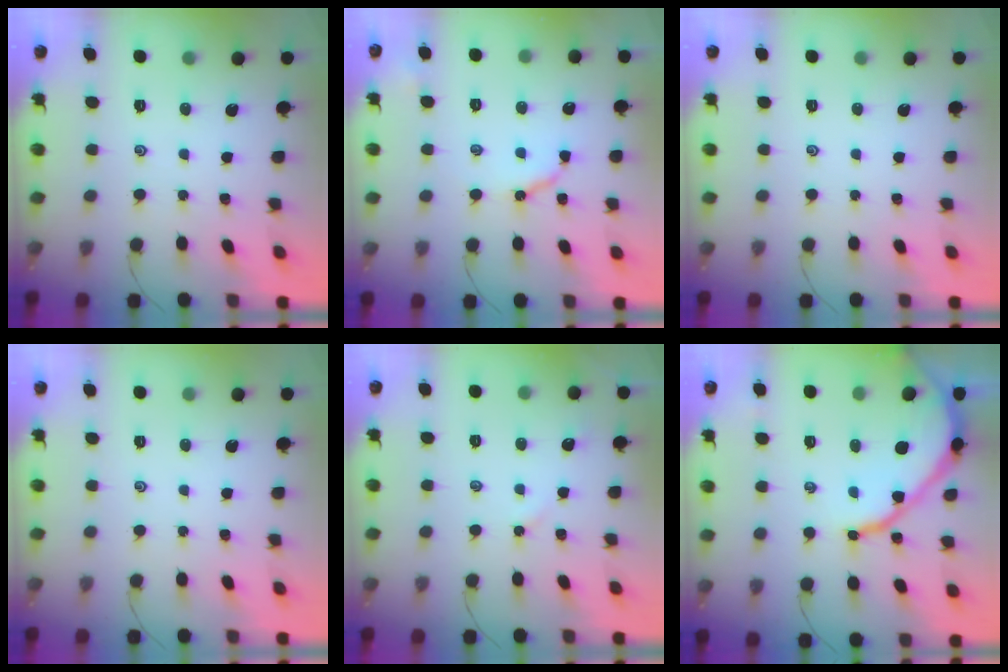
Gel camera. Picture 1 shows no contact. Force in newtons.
{"total": 6.1, "press": 6.0, "slide": 0.5}
{"total": 0.0}
{"total": 0.0}
{"total": 4.0, "press": 4.0, "slide": 0.4}
{"total": 12.4, "press": 12.3, "slide": 1.3}